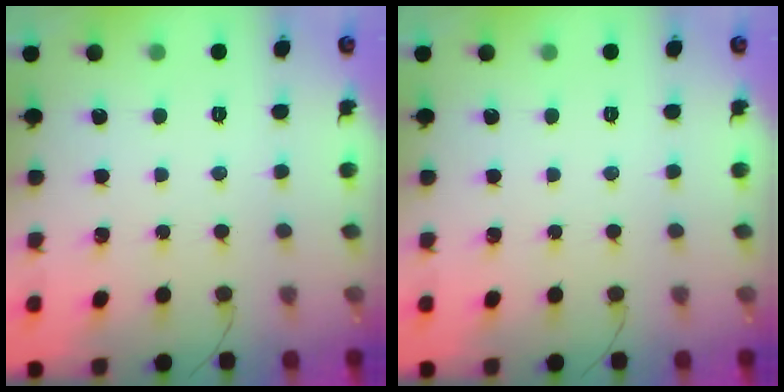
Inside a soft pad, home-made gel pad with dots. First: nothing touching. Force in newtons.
{"total": 0.0}